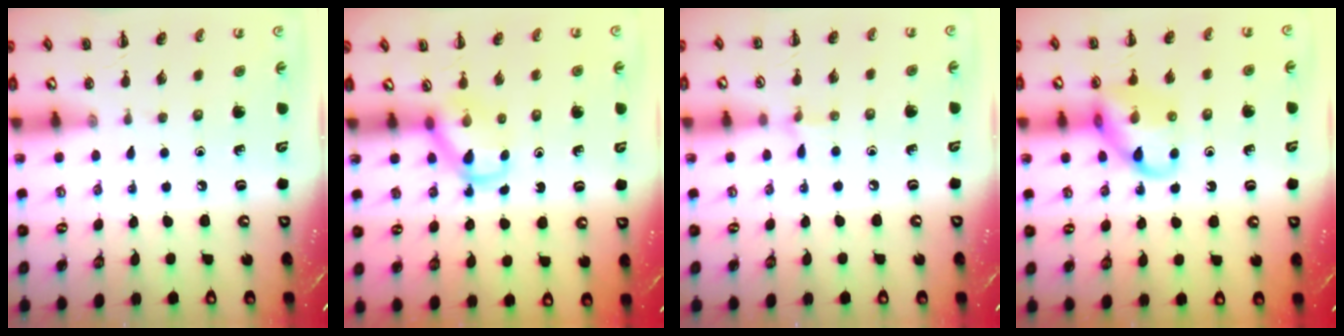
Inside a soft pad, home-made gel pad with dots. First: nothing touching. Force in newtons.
{"total": 3.9, "press": 3.9, "slide": 0.7}
{"total": 5.0, "press": 4.6, "slide": 1.8}
{"total": 11.8, "press": 11.8, "slide": 1.2}